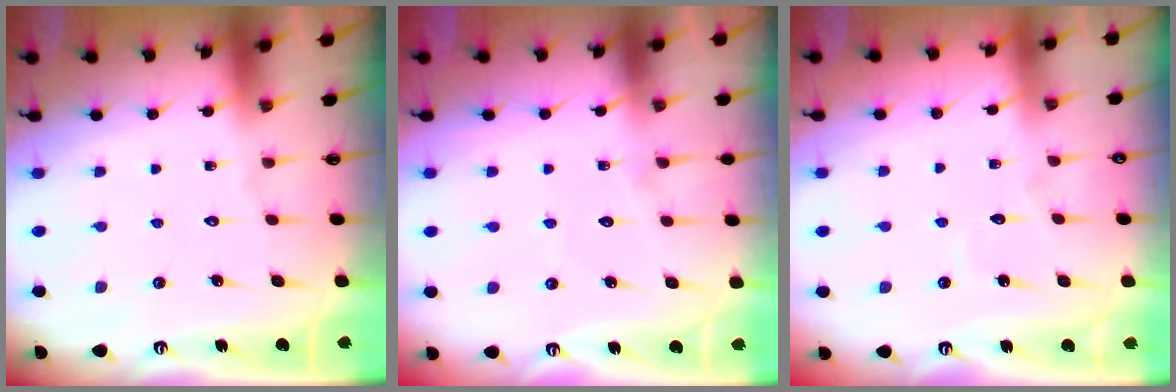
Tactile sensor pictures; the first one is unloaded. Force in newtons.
{"total": 4.1, "press": 4.1, "slide": 0.4}
{"total": 2.5, "press": 2.5, "slide": 0.3}